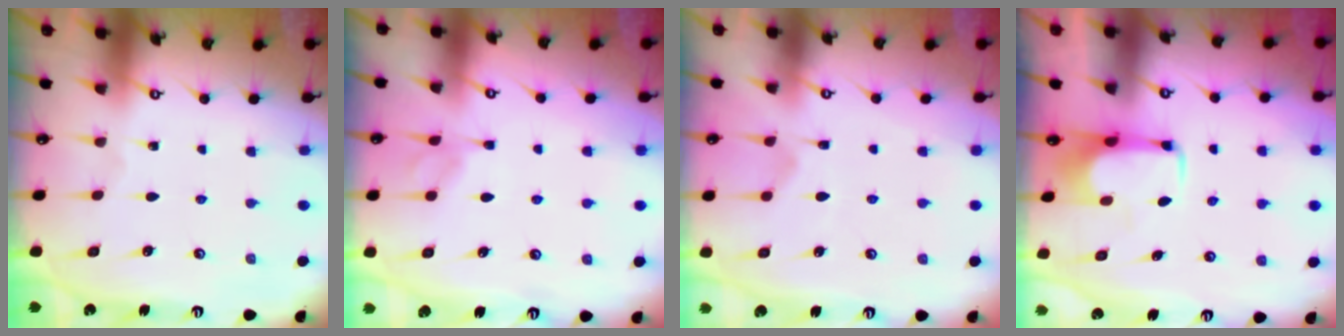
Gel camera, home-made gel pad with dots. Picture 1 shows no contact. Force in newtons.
{"total": 3.5, "press": 3.5, "slide": 0.5}
{"total": 3.1, "press": 2.8, "slide": 1.4}
{"total": 1.5, "press": 1.4, "slide": 0.5}